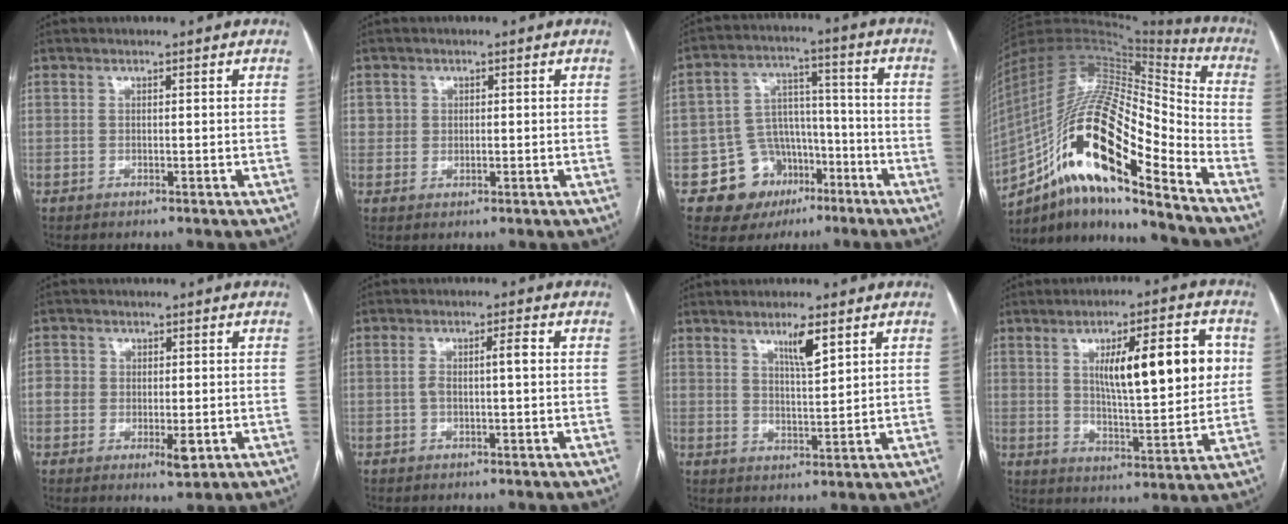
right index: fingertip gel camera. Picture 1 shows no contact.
{"total": 1.9, "force": [0.3, 1.9, 0.4], "torque": [-0.002, 0.006, 0.005]}
{"total": 11.0, "force": [-5.5, 9.0, 3.1], "torque": [-0.038, 0.047, -0.075]}
{"total": 24.2, "force": [-12.5, 5.1, 20.1], "torque": [-0.374, 0.000, -0.217]}
{"total": 4.8, "force": [-1.0, 3.1, 3.6], "torque": [-0.048, 0.001, -0.015]}
{"total": 3.5, "force": [-0.1, 0.7, 3.4], "torque": [-0.067, 0.016, 0.002]}
{"total": 4.6, "force": [2.8, 0.6, 3.6], "torque": [-0.064, -0.006, 0.050]}
{"total": 15.2, "force": [3.8, 3.4, 14.3], "torque": [-0.212, 0.014, 0.061]}